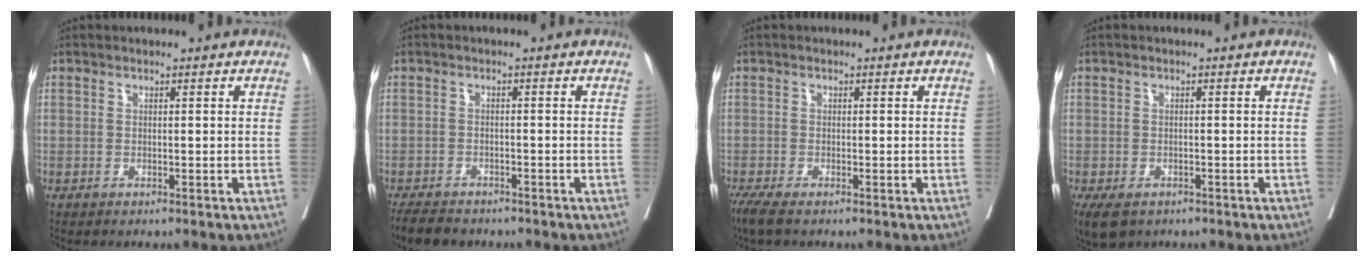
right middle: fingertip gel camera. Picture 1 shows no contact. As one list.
[{"total": 5.4, "force": [-4.7, 2.0, 1.8], "torque": [-0.031, -0.009, -0.072]}, {"total": 3.1, "force": [-2.4, 0.5, 1.9], "torque": [-0.041, -0.013, -0.046]}, {"total": 5.3, "force": [-3.4, 3.1, 2.5], "torque": [-0.046, -0.009, -0.053]}]